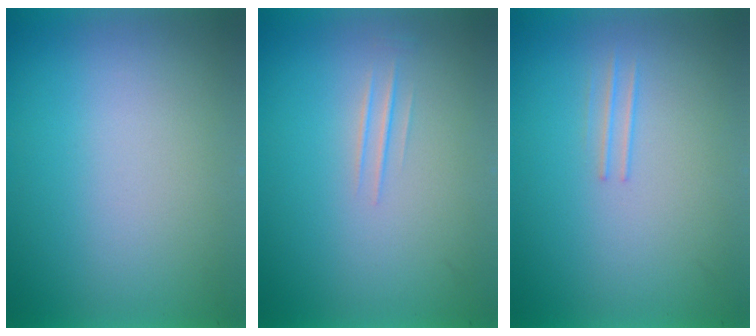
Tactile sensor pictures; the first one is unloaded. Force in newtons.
{"total": 1.0}
{"total": 1.2}